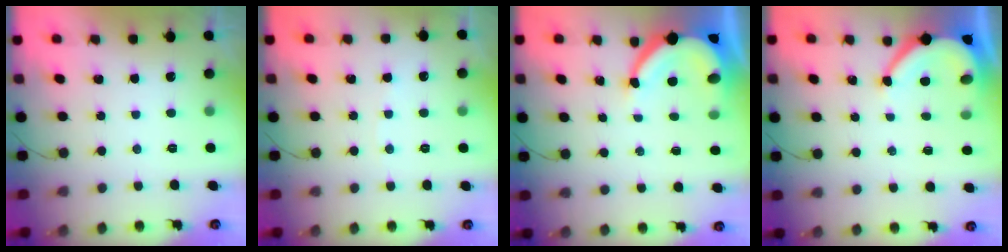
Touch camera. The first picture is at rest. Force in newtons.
{"total": 2.6, "press": 2.6, "slide": 0.3}
{"total": 9.0, "press": 9.0, "slide": 1.2}
{"total": 6.6, "press": 6.6, "slide": 0.6}